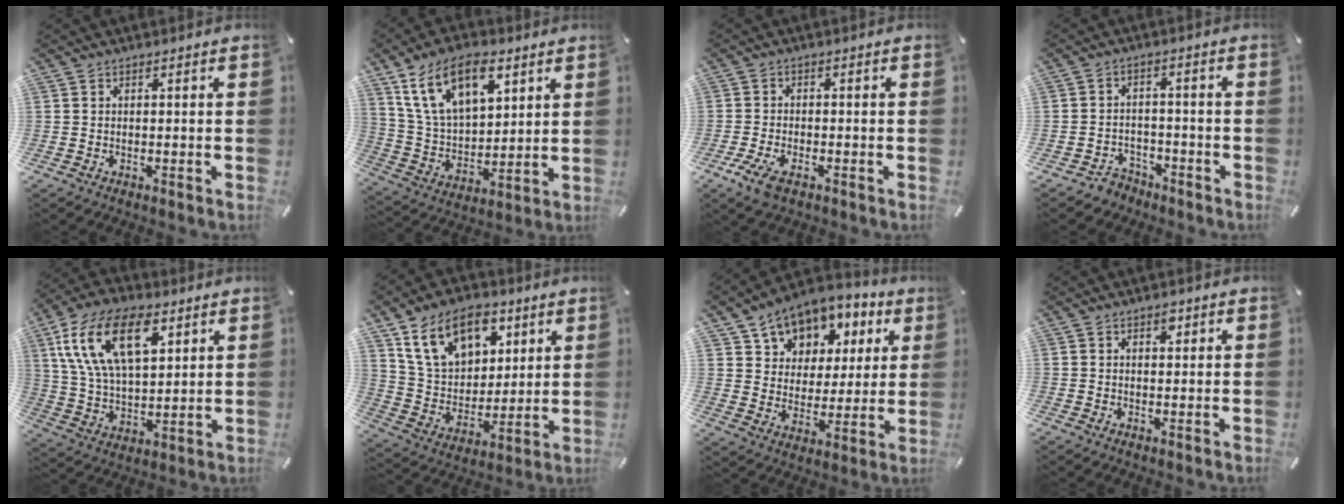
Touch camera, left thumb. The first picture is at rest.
{"total": 16.6, "force": [9.1, 9.6, 10.0], "torque": [-0.215, -0.026, 0.165]}
{"total": 4.8, "force": [-2.8, 2.2, 3.2], "torque": [-0.082, -0.001, -0.055]}
{"total": 4.3, "force": [-2.9, 3.0, 1.0], "torque": [-0.022, 0.013, -0.057]}
{"total": 18.0, "force": [8.2, 9.7, 12.8], "torque": [-0.277, -0.011, 0.140]}
{"total": 16.2, "force": [8.9, 11.0, 8.0], "torque": [-0.150, -0.028, 0.171]}
{"total": 11.5, "force": [7.2, 8.4, 3.1], "torque": [-0.058, -0.048, 0.134]}
{"total": 1.7, "force": [0.9, 1.0, 1.0], "torque": [-0.005, -0.005, 0.012]}